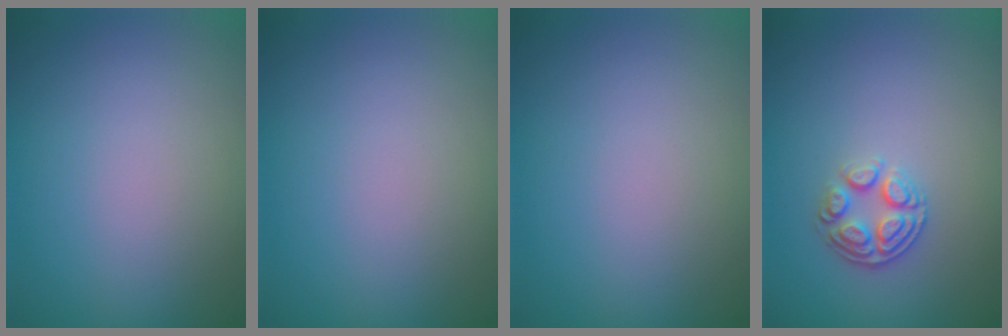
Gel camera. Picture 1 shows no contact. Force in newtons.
{"total": 0.0}
{"total": 0.0}
{"total": 2.8, "press": 2.6, "slide": 1.2}